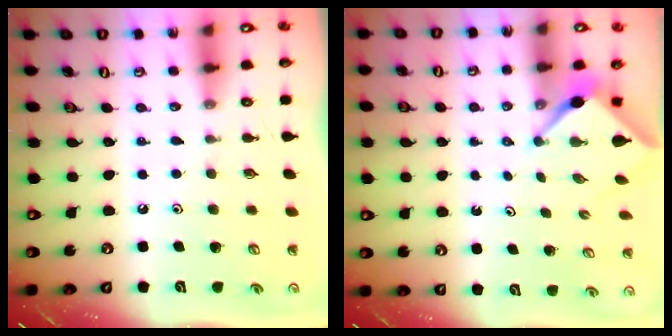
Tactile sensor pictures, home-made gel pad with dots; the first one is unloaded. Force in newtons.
{"total": 2.5, "press": 2.5, "slide": 0.3}